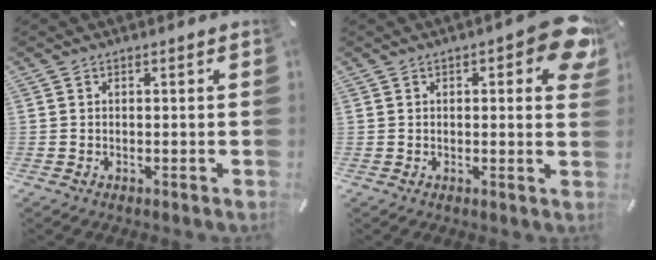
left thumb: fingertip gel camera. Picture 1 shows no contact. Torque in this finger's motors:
{"motor_torque": [0.34, -0.08, 0.49, 0.05, -0.01]}